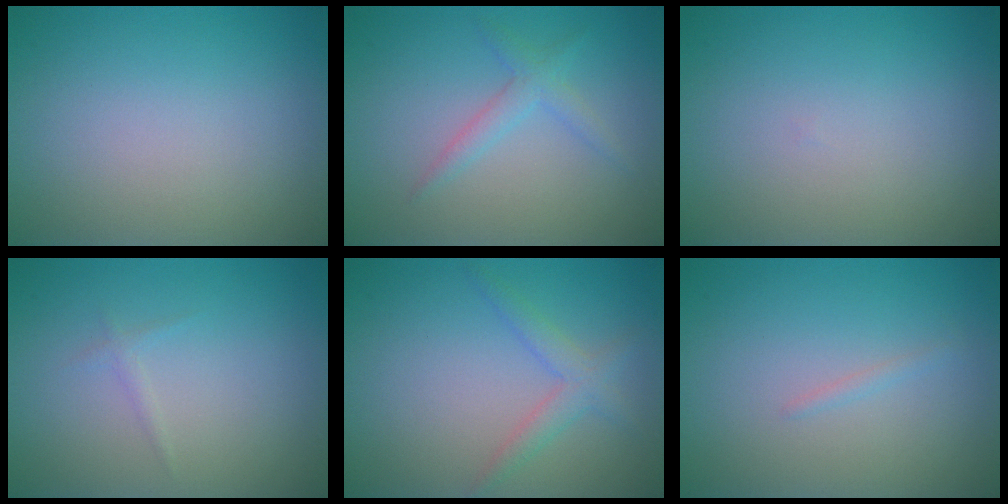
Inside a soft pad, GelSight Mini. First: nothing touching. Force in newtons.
{"total": 1.9, "press": 1.9, "slide": 0.0}
{"total": 0.0}
{"total": 0.6, "press": 0.6, "slide": 0.1}
{"total": 2.1, "press": 2.1, "slide": 0.1}
{"total": 0.6, "press": 0.6, "slide": 0.1}